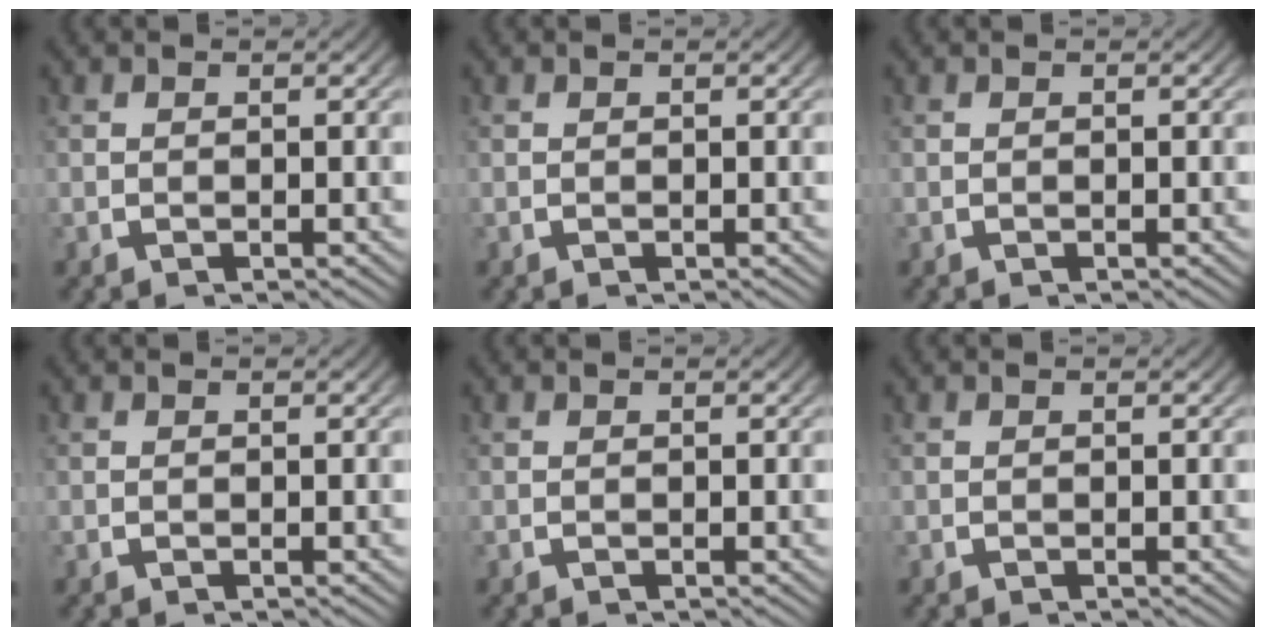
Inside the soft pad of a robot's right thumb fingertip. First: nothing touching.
{"total": 0.0}
{"total": 0.0}
{"total": 0.0}
{"total": 0.0}
{"total": 0.0}